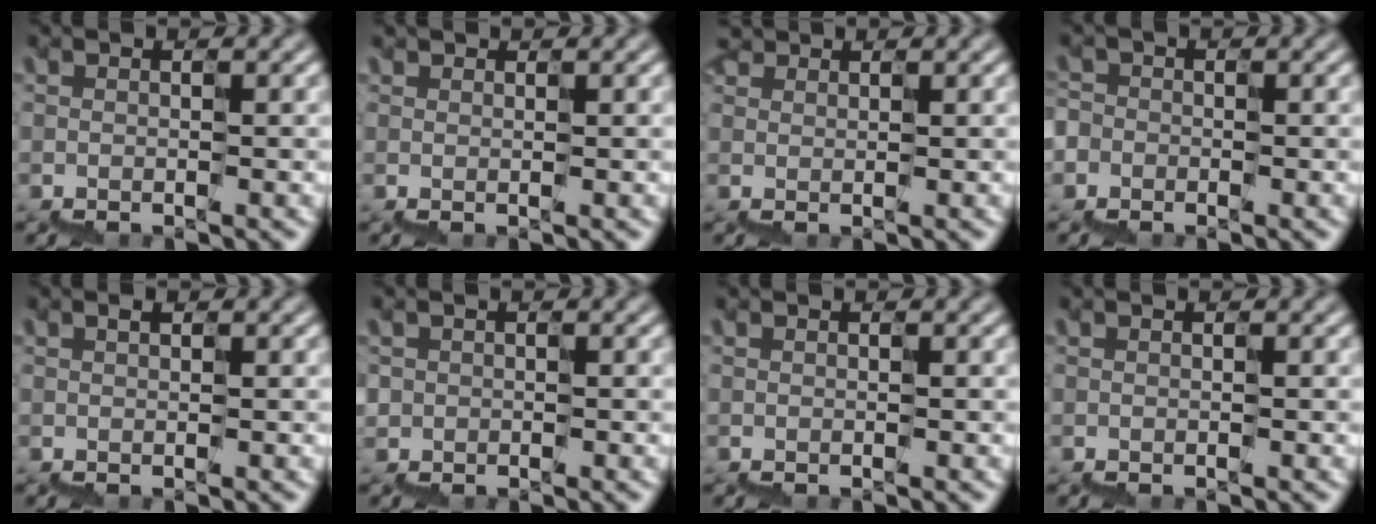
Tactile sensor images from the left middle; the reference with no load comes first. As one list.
[{"total": 0.0}, {"total": 1.2, "force": [0.3, 0.8, 0.9], "torque": [-0.011, 0.008, 0.003]}, {"total": 1.8, "force": [-1.2, 1.2, -0.3], "torque": [0.013, 0.008, -0.028]}, {"total": 0.5, "force": [0.4, 0.0, 0.3], "torque": [-0.003, 0.002, 0.005]}, {"total": 1.1, "force": [-0.4, 1.0, -0.2], "torque": [0.012, 0.004, -0.006]}, {"total": 0.0}, {"total": 0.0}]